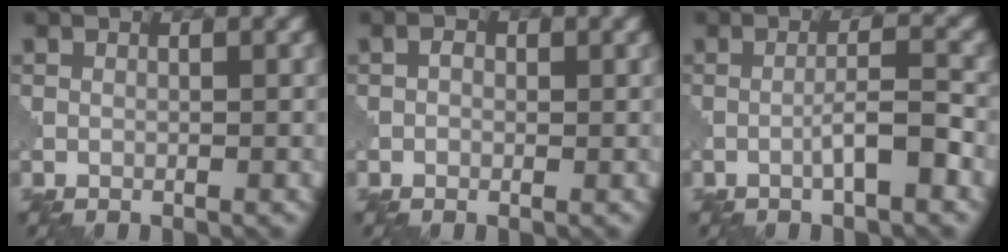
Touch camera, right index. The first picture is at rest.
{"total": 1.3, "force": [0.3, 1.0, 0.8], "torque": [-0.007, -0.003, -0.004]}
{"total": 3.0, "force": [-1.3, 0.3, 2.7], "torque": [-0.045, 0.012, -0.025]}